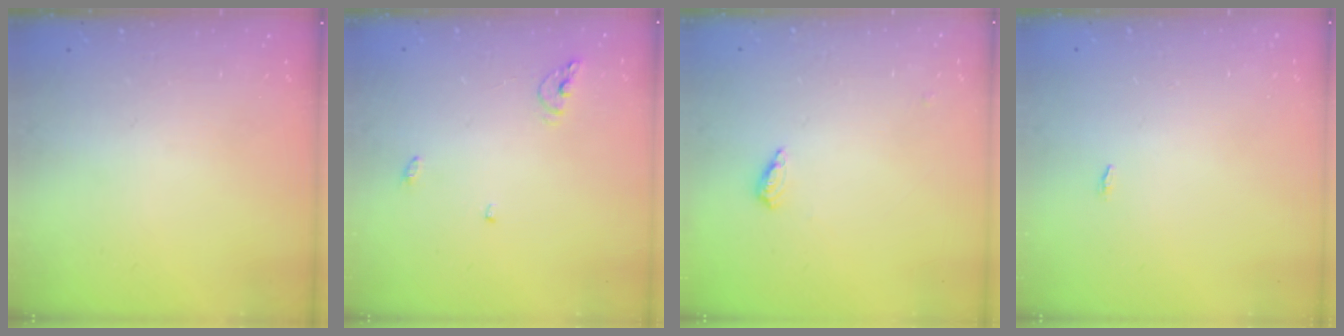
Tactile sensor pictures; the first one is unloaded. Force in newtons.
{"total": 5.8, "press": 5.8, "slide": 0.2}
{"total": 4.5, "press": 4.2, "slide": 1.7}
{"total": 4.2, "press": 1.6, "slide": 3.9}